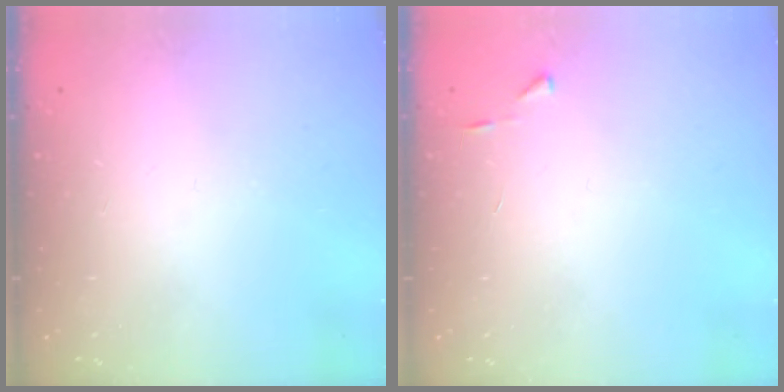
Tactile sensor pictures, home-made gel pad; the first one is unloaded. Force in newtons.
{"total": 2.7, "press": 2.7, "slide": 0.3}